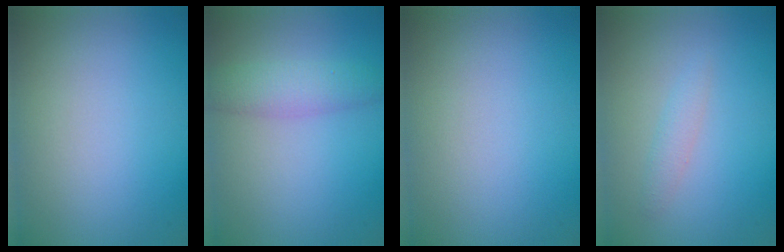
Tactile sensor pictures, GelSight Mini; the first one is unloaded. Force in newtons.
{"total": 3.0, "press": 3.0, "slide": 0.0}
{"total": 0.0}
{"total": 1.2, "press": 1.2, "slide": 0.1}